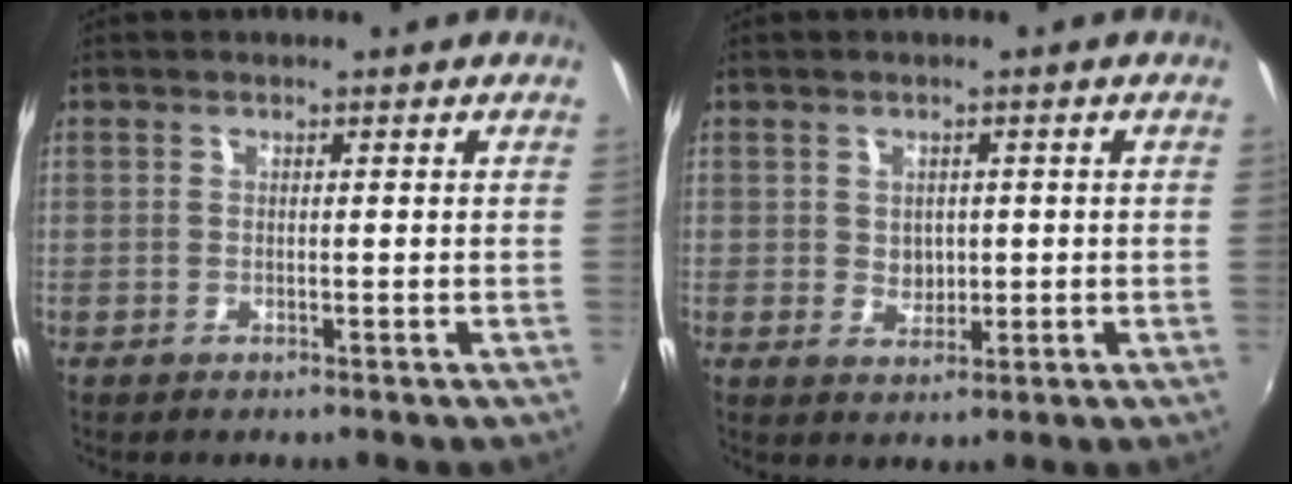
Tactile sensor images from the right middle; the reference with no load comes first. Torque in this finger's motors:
{"motor_torque": [0.39, -0.36, 0.01, 0.00]}